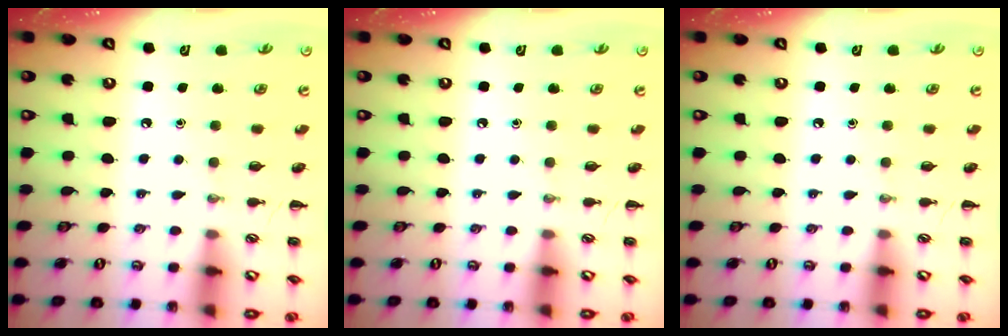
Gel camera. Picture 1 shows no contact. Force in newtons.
{"total": 0.0}
{"total": 0.0}